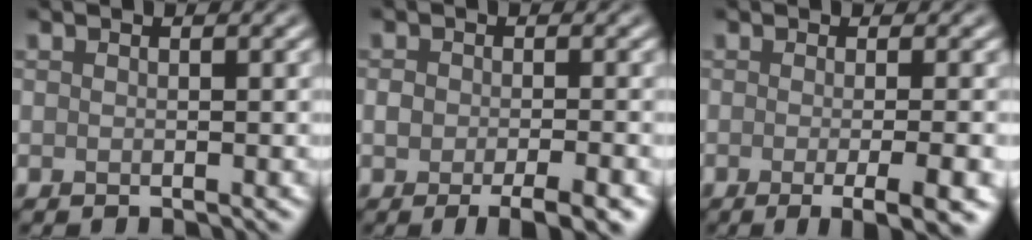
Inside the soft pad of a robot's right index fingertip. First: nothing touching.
{"total": 4.5, "force": [-2.2, 1.7, 3.5], "torque": [-0.052, -0.003, -0.035]}
{"total": 6.1, "force": [-1.5, 1.8, 5.6], "torque": [-0.057, -0.010, -0.016]}